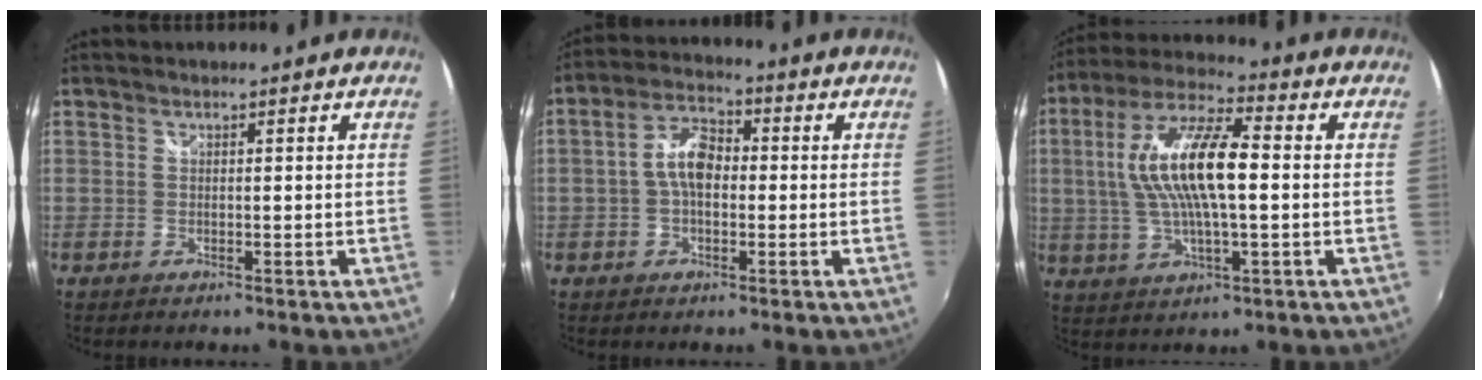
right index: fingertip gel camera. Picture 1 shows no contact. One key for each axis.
{"total": 6.7, "fx": -0.5, "fy": 3.9, "fz": 5.3, "tx": -0.104, "ty": 0.019, "tz": -0.010}
{"total": 15.1, "fx": 1.0, "fy": 4.5, "fz": 14.4, "tx": -0.279, "ty": 0.015, "tz": 0.014}